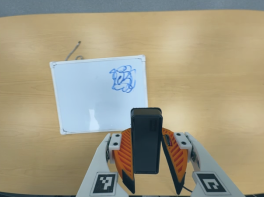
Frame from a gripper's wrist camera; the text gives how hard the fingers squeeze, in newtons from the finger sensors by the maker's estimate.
{"total": 4.4, "left": 3.8, "right": 4.9}